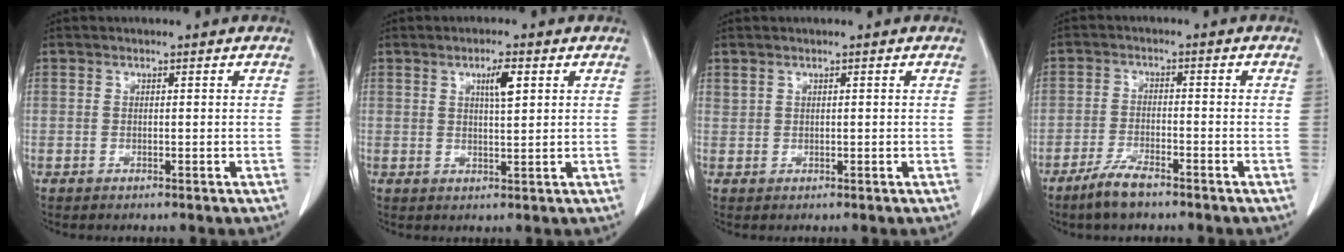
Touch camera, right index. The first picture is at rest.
{"total": 3.7, "force": [1.5, 0.6, 3.3], "torque": [-0.055, 0.000, 0.025]}
{"total": 1.8, "force": [1.5, 0.8, 0.5], "torque": [-0.009, 0.006, 0.037]}
{"total": 5.0, "force": [-3.9, 1.0, 3.0], "torque": [-0.064, -0.005, -0.073]}